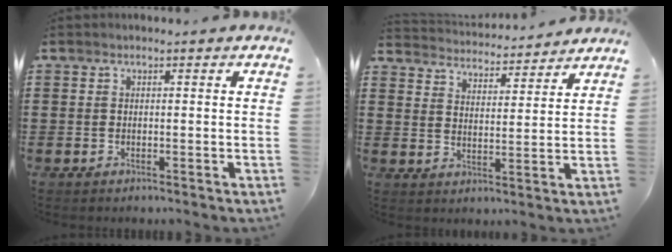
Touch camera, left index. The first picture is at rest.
{"total": 3.8, "force": [3.8, -0.2, -0.2], "torque": [-0.017, -0.030, 0.063]}